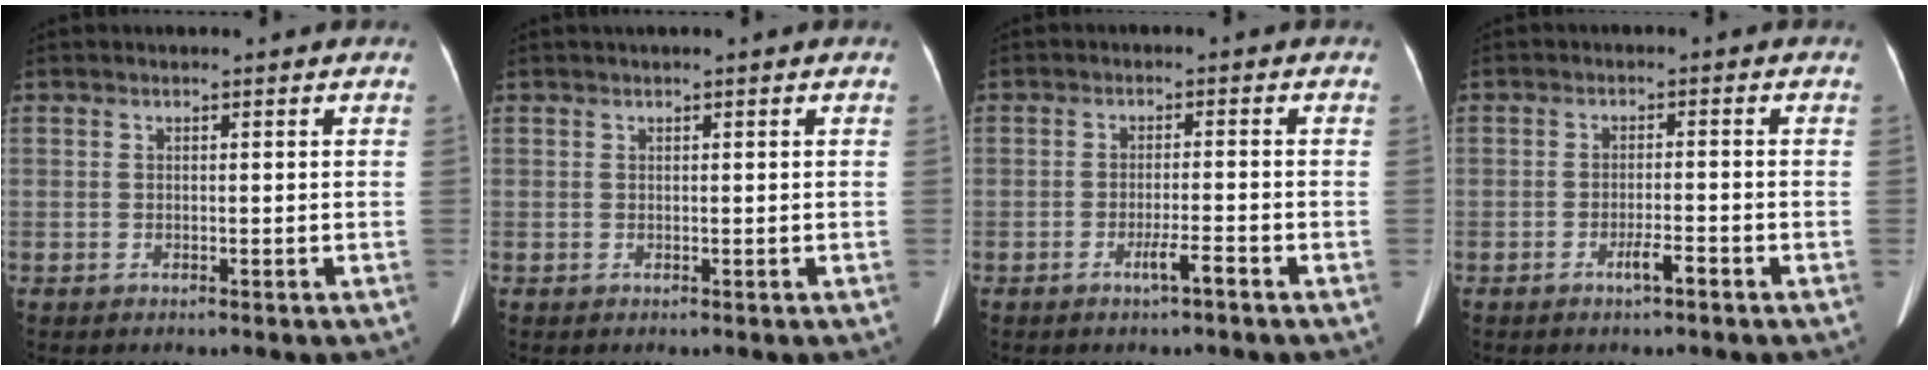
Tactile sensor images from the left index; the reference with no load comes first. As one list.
[{"total": 1.1, "force": [0.8, -0.1, 0.7], "torque": [-0.009, 0.018, 0.016]}, {"total": 2.7, "force": [-1.8, -0.2, 2.0], "torque": [-0.038, -0.003, -0.031]}, {"total": 2.6, "force": [-1.7, 0.2, 1.9], "torque": [-0.034, -0.001, -0.029]}]